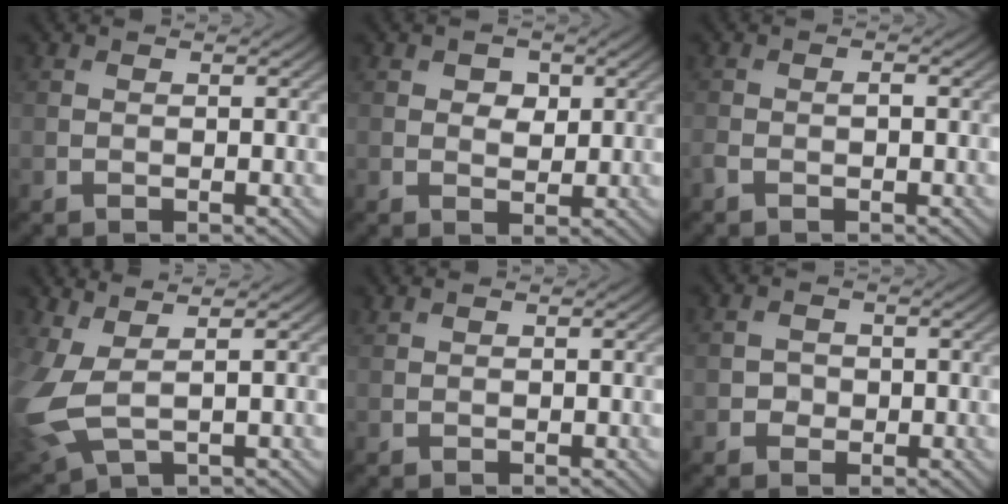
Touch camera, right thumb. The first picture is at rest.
{"total": 2.5, "force": [1.0, 1.7, 1.5], "torque": [-0.024, -0.003, 0.013]}
{"total": 1.3, "force": [-0.6, 0.3, 1.0], "torque": [-0.023, 0.002, -0.015]}
{"total": 6.8, "force": [0.8, 3.3, 6.0], "torque": [-0.170, -0.007, 0.016]}
{"total": 0.5, "force": [0.5, 0.0, 0.2], "torque": [-0.006, 0.006, 0.012]}
{"total": 1.5, "force": [-0.3, 1.4, 0.4], "torque": [-0.002, -0.002, -0.010]}